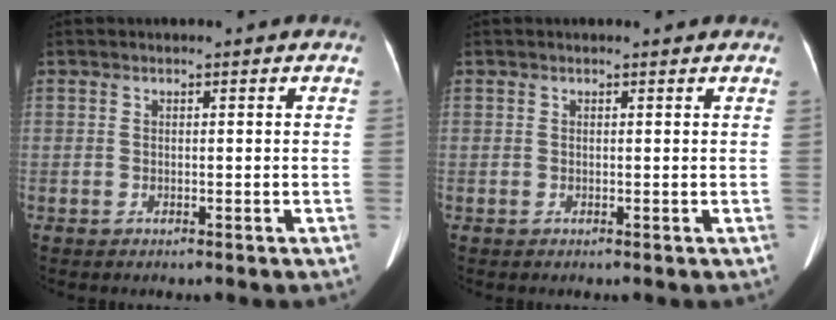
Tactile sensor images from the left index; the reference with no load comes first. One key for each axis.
{"total": 0.7, "fx": 0.7, "fy": 0.0, "fz": 0.1, "tx": -0.006, "ty": -0.001, "tz": 0.006}